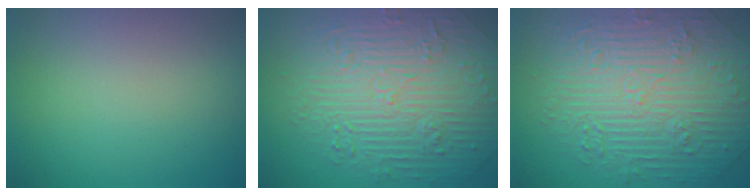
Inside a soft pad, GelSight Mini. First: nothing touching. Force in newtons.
{"total": 10.9, "press": 7.3, "slide": 8.1}
{"total": 11.1, "press": 7.5, "slide": 8.2}